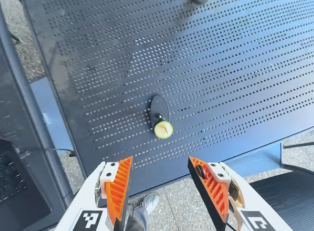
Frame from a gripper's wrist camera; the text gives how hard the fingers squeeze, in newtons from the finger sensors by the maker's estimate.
{"total": 0.0}